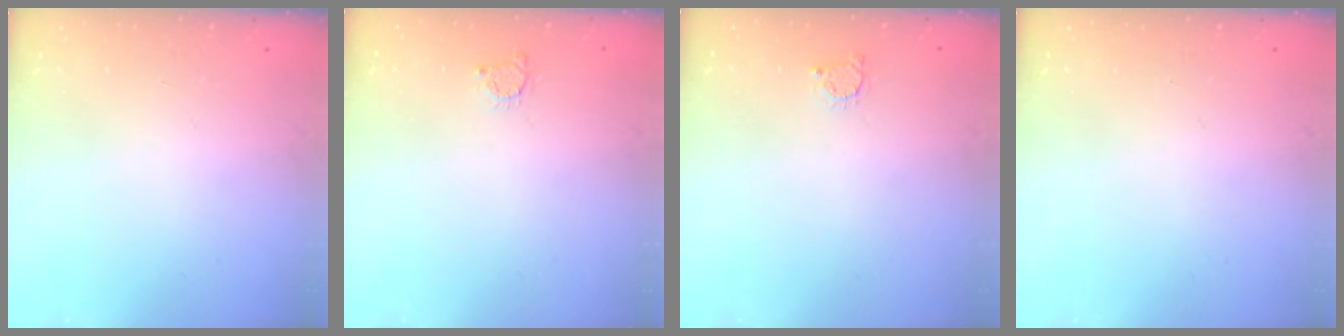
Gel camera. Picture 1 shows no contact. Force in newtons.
{"total": 2.2, "press": 2.2, "slide": 0.3}
{"total": 2.4, "press": 2.4, "slide": 0.3}
{"total": 0.0}